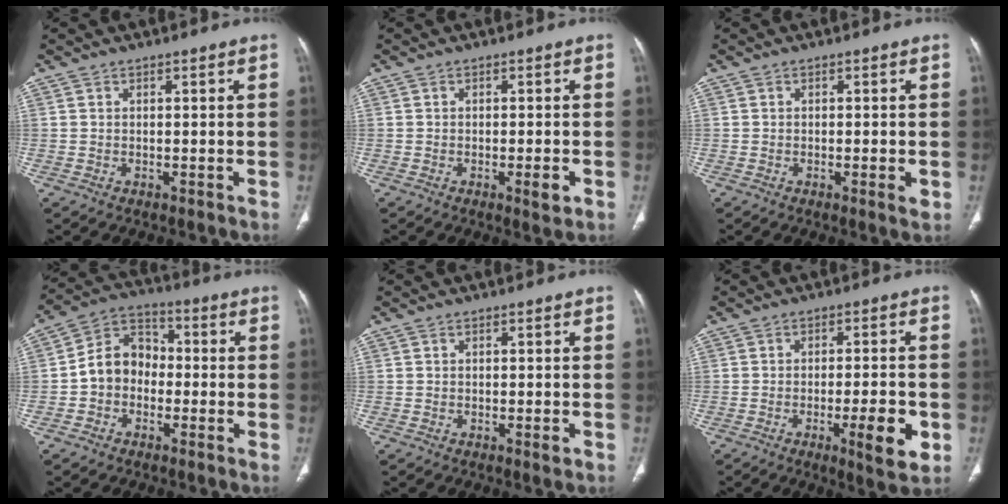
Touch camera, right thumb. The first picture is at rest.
{"total": 2.9, "force": [-1.2, 0.6, 2.6], "torque": [-0.035, -0.003, -0.016]}
{"total": 2.3, "force": [-0.6, 0.4, 2.2], "torque": [-0.035, -0.006, -0.009]}
{"total": 9.1, "force": [-1.5, 7.4, 4.9], "torque": [-0.061, 0.038, -0.044]}
{"total": 1.2, "force": [-0.6, 0.2, 1.1], "torque": [-0.016, -0.003, -0.008]}
{"total": 8.8, "force": [-3.0, 1.8, 8.1], "torque": [-0.112, 0.001, -0.039]}